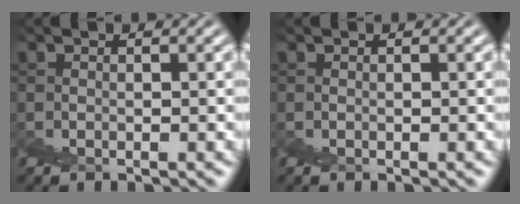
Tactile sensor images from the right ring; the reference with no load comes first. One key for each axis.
{"total": 0.0}